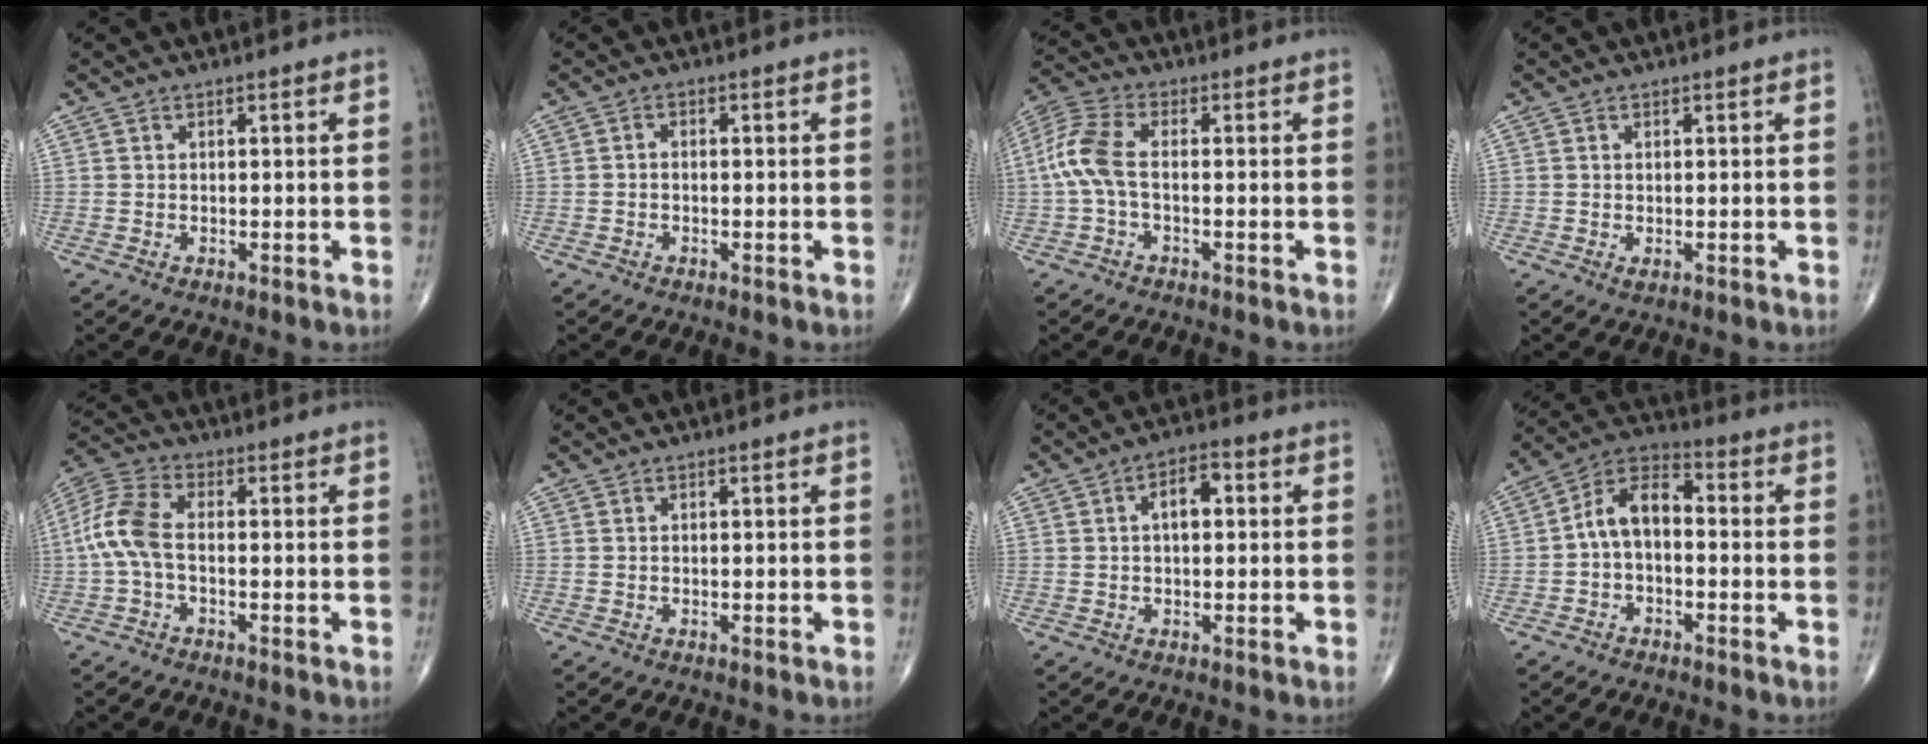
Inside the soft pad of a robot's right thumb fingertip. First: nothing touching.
{"total": 0.9, "force": [-0.3, 0.6, 0.6], "torque": [-0.008, 0.004, -0.009]}
{"total": 7.6, "force": [-0.7, 3.4, 6.8], "torque": [-0.171, 0.022, -0.022]}
{"total": 0.8, "force": [-0.1, 0.4, 0.7], "torque": [-0.014, -0.002, 0.001]}
{"total": 8.3, "force": [-0.9, 4.1, 7.2], "torque": [-0.170, 0.024, -0.028]}
{"total": 0.0}
{"total": 5.1, "force": [0.8, 2.7, 4.2], "torque": [-0.059, 0.015, 0.005]}
{"total": 8.8, "force": [-0.8, 5.3, 6.9], "torque": [-0.111, 0.037, -0.030]}